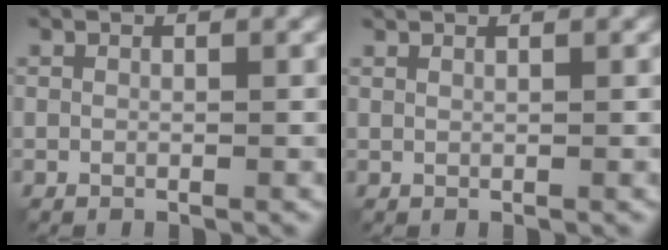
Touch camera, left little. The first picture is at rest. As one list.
[{"total": 0.8, "force": [0.7, 0.1, 0.4], "torque": [-0.005, 0.000, 0.006]}]